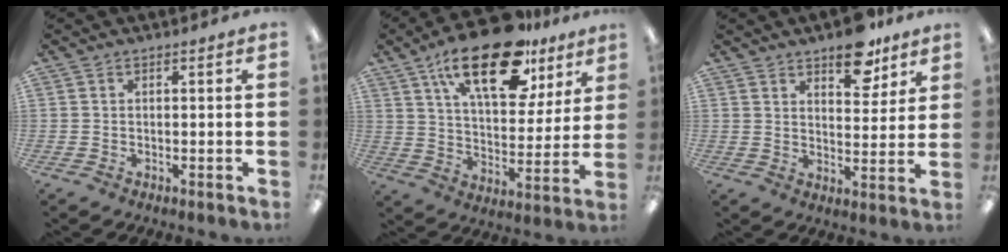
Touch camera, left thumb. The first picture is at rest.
{"total": 22.9, "force": [14.1, 10.2, 14.9], "torque": [-0.234, -0.067, 0.237]}
{"total": 10.1, "force": [7.5, 4.8, 4.9], "torque": [-0.044, -0.045, 0.127]}